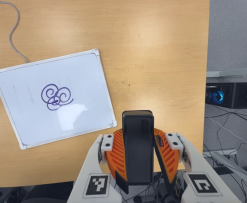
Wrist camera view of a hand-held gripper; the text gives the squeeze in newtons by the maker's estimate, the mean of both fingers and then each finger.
{"total": 6.6, "left": 5.4, "right": 7.7}